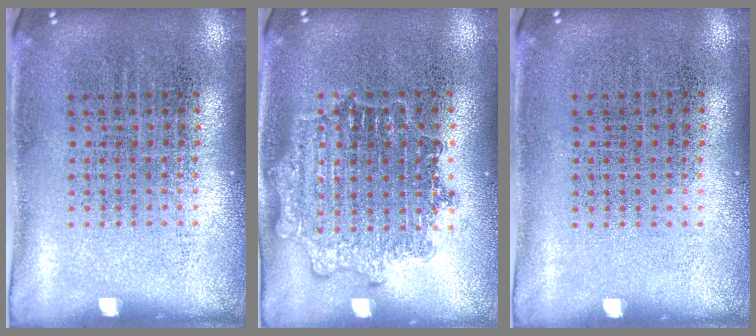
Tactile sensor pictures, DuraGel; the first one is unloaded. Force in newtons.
{"total": 1.4, "press": 1.4, "slide": 0.1}
{"total": 0.0}